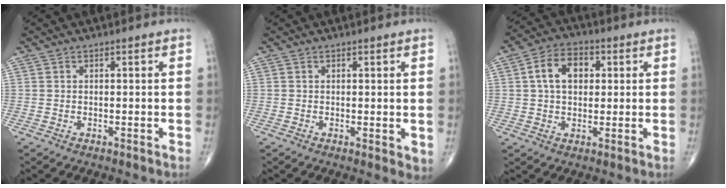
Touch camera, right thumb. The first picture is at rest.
{"total": 2.2, "force": [0.2, 0.8, 2.0], "torque": [-0.025, -0.009, 0.003]}
{"total": 8.7, "force": [1.8, 5.9, 6.1], "torque": [-0.090, 0.012, 0.026]}